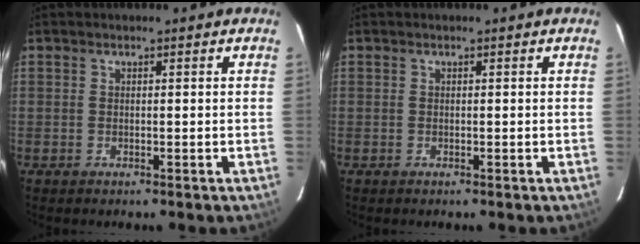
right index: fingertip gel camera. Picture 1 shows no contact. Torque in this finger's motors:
{"motor_torque": [-0.01, -0.01, 0.01, 0.00]}